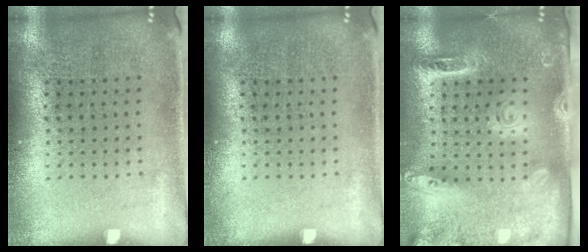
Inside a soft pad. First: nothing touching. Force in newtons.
{"total": 0.0}
{"total": 2.5, "press": 1.9, "slide": 1.6}